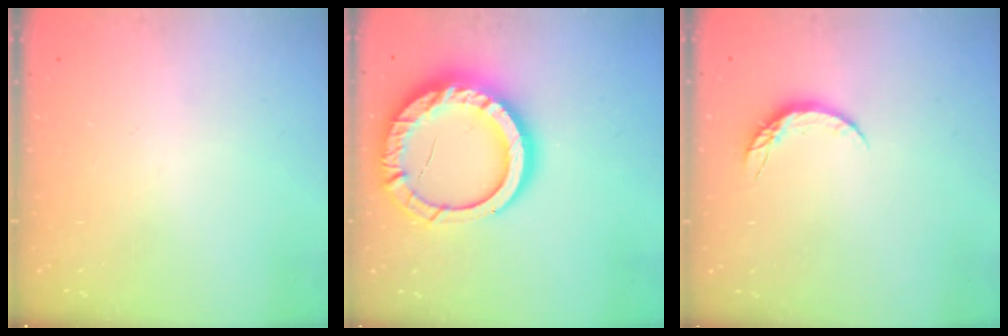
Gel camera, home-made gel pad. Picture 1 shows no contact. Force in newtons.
{"total": 24.5, "press": 24.4, "slide": 2.2}
{"total": 5.3, "press": 5.2, "slide": 0.6}